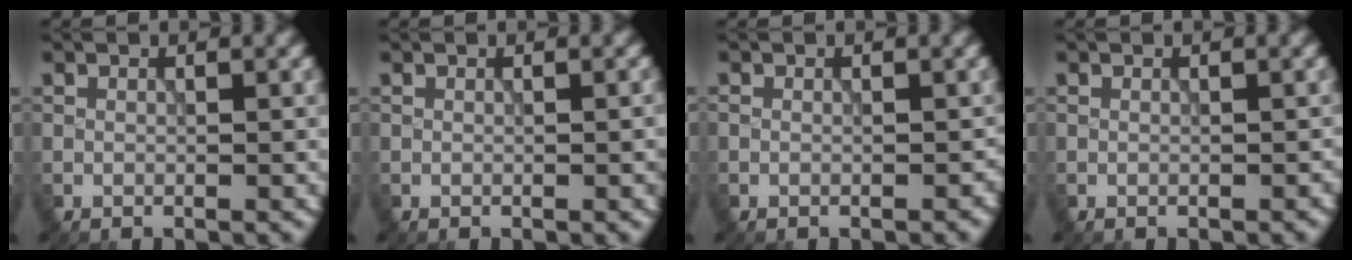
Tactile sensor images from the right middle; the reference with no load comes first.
{"total": 0.5, "force": [-0.1, 0.1, 0.5], "torque": [-0.008, 0.000, 0.000]}
{"total": 1.7, "force": [-0.3, 1.4, 0.8], "torque": [-0.011, -0.006, -0.007]}
{"total": 0.5, "force": [-0.1, 0.4, 0.3], "torque": [-0.008, -0.004, 0.000]}